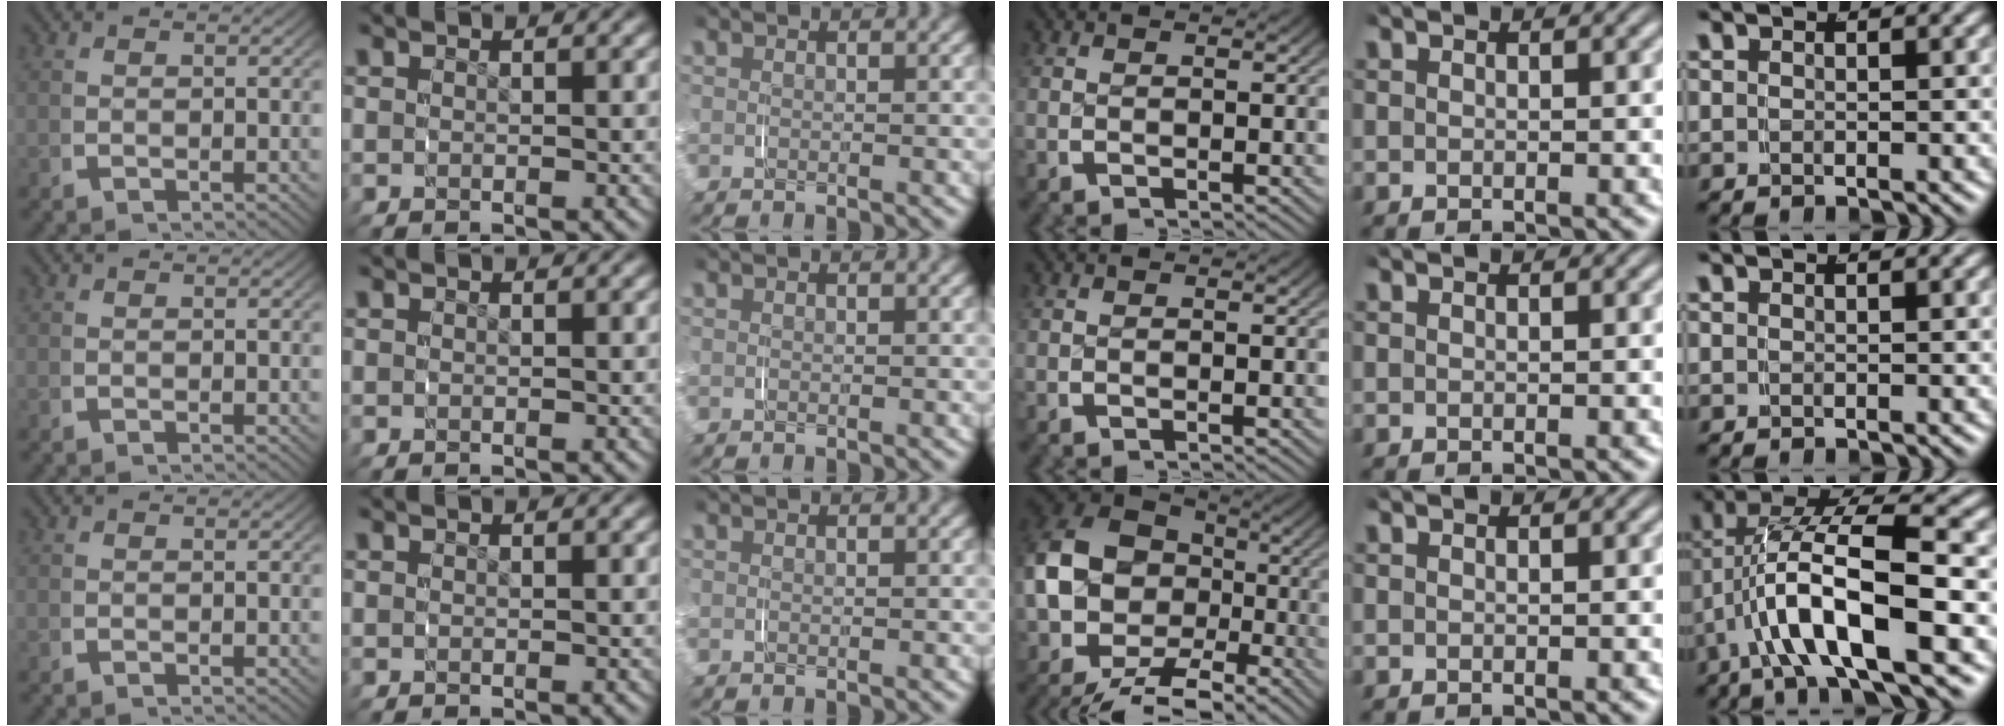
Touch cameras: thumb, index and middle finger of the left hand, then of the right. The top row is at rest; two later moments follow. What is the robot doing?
{"motion": "grasp_and_lifting", "object": "shorts"}